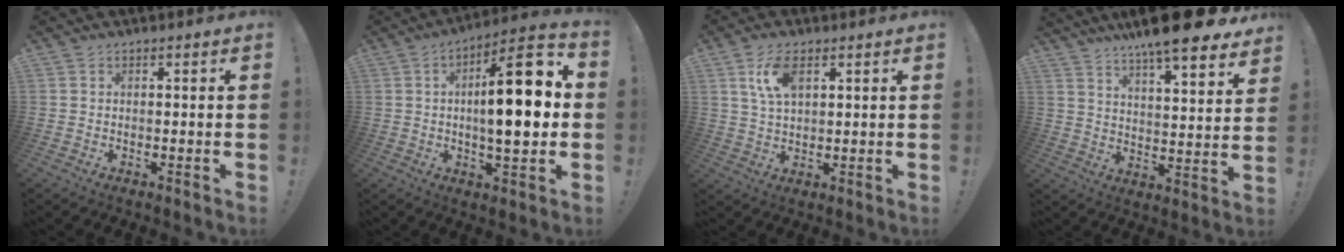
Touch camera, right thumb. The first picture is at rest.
{"total": 17.5, "force": [0.9, 5.4, 16.6], "torque": [-0.245, -0.001, 0.002]}
{"total": 8.2, "force": [3.5, 3.9, 6.3], "torque": [-0.122, -0.002, 0.062]}
{"total": 13.9, "force": [10.9, 1.2, 8.5], "torque": [-0.137, -0.086, 0.175]}